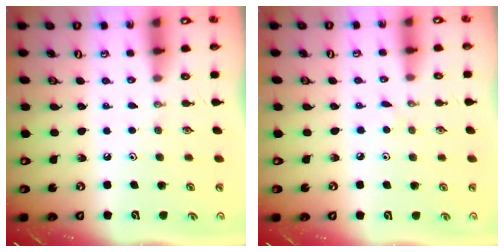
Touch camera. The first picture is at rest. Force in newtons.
{"total": 2.1, "press": 2.1, "slide": 0.3}